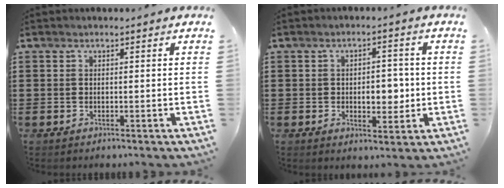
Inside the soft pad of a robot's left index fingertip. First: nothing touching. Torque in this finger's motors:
{"motor_torque": [0.84, -0.04, 0.33, 0.08]}